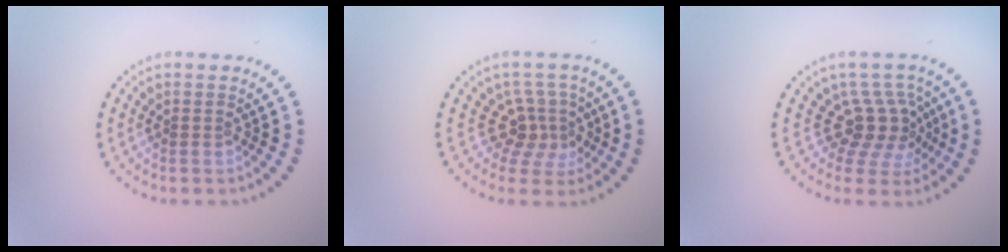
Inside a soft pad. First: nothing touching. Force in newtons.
{"total": 3.2, "press": 2.3, "slide": 2.2}
{"total": 3.7, "press": 2.7, "slide": 2.6}